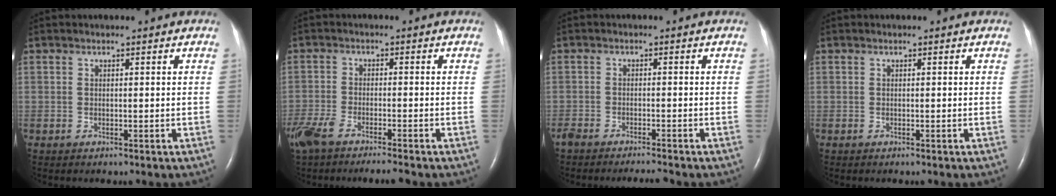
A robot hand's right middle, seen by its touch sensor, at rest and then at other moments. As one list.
[{"total": 8.9, "force": [-7.1, 1.3, 5.2], "torque": [-0.098, -0.014, -0.125]}, {"total": 4.4, "force": [-4.1, 0.2, 1.7], "torque": [-0.030, -0.011, -0.068]}, {"total": 0.0}]